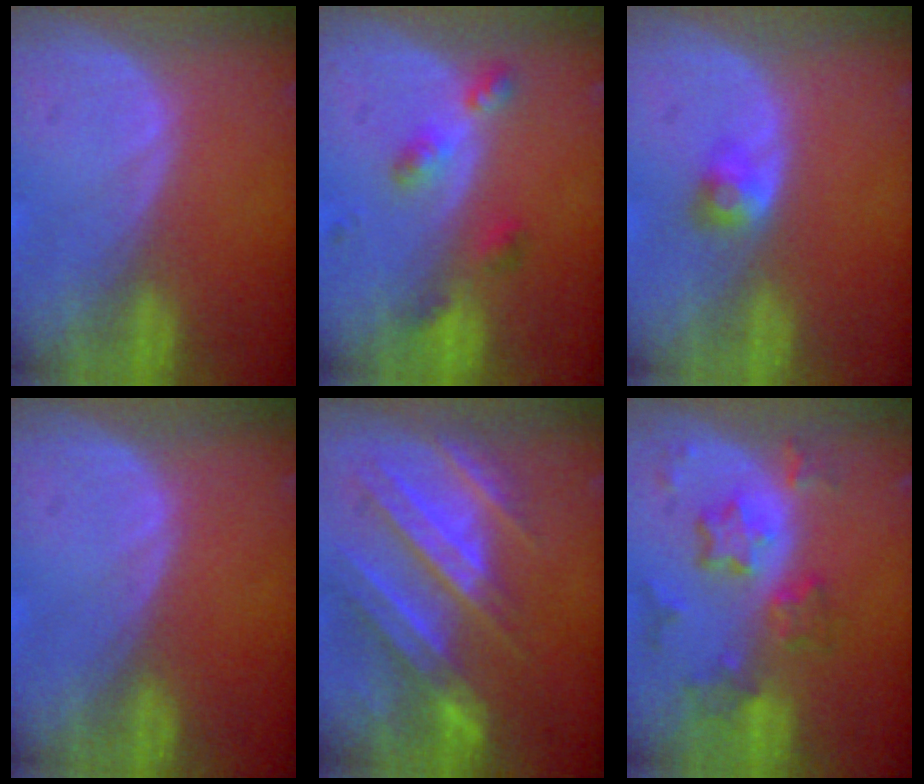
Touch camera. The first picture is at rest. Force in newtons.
{"total": 4.6, "press": 4.3, "slide": 1.7}
{"total": 2.6, "press": 2.3, "slide": 1.2}
{"total": 0.0}
{"total": 10.1, "press": 9.5, "slide": 3.4}
{"total": 8.2, "press": 7.2, "slide": 3.9}